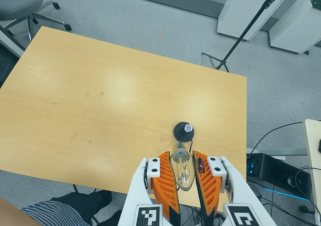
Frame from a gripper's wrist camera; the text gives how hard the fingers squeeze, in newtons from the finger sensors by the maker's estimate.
{"total": 21.2, "left": 25.0, "right": 17.3}